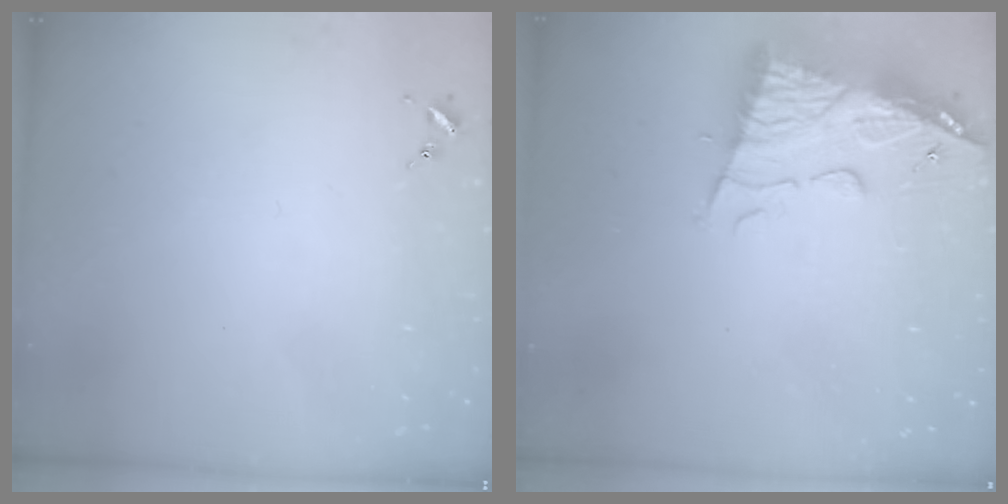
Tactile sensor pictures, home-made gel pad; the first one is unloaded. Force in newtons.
{"total": 11.7, "press": 11.6, "slide": 1.1}